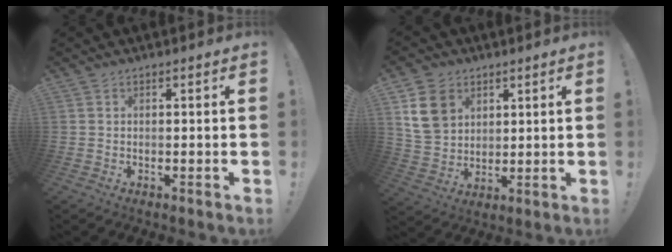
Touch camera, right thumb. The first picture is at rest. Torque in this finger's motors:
{"motor_torque": [-0.20, 0.68, 0.07, 0.24, 0.06]}